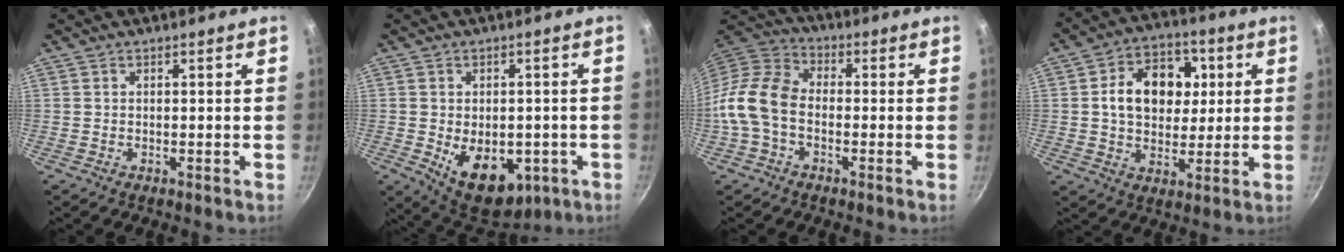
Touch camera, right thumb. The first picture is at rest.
{"total": 13.1, "force": [-3.3, 8.4, 9.5], "torque": [-0.097, -0.009, -0.027]}
{"total": 11.5, "force": [-2.7, 7.9, 8.0], "torque": [-0.141, 0.037, -0.075]}
{"total": 14.4, "force": [2.6, 10.8, 9.2], "torque": [-0.104, 0.010, 0.032]}